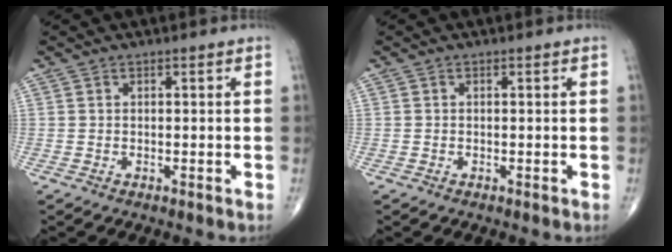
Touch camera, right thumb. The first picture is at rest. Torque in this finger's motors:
{"motor_torque": [-0.01, 0.13, 0.27, -0.03, 0.04]}